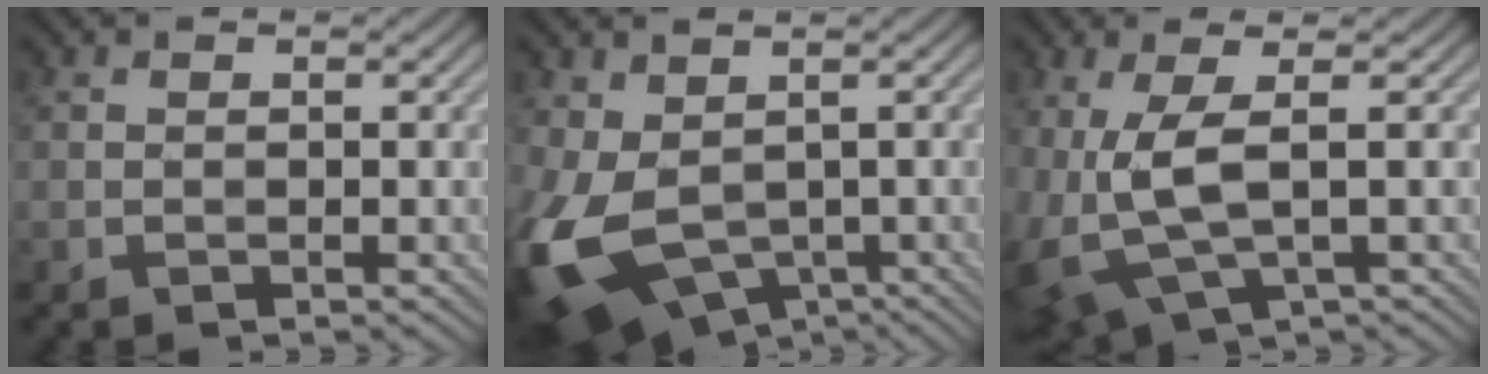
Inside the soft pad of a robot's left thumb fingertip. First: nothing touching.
{"total": 12.8, "force": [-2.8, 8.0, 9.5], "torque": [-0.255, -0.041, -0.035]}
{"total": 7.5, "force": [-0.1, 2.9, 6.9], "torque": [-0.168, -0.006, -0.001]}